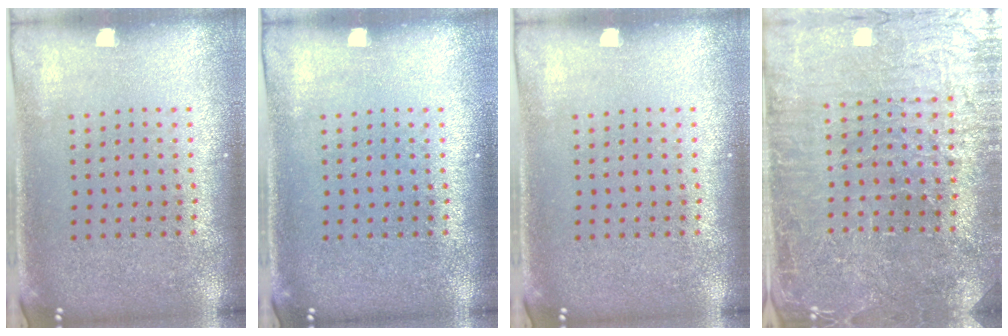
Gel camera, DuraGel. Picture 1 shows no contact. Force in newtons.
{"total": 0.0}
{"total": 0.0}
{"total": 3.3, "press": 3.3, "slide": 0.3}